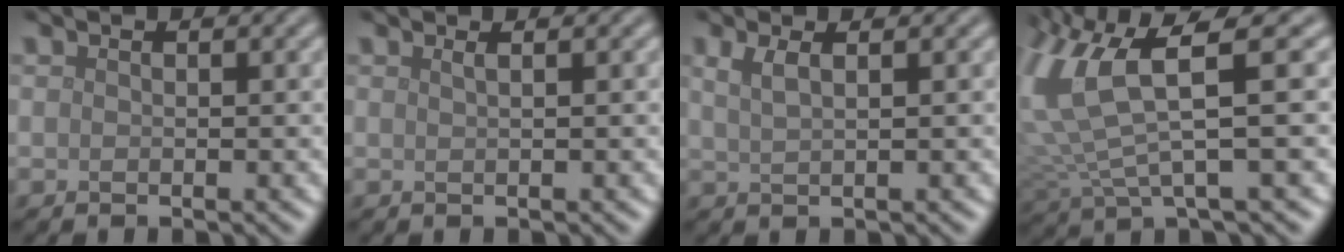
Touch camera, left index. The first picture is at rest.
{"total": 1.3, "force": [0.6, 0.7, 1.0], "torque": [-0.005, 0.000, -0.001]}
{"total": 2.1, "force": [0.9, 0.8, 1.8], "torque": [-0.026, 0.004, 0.015]}
{"total": 8.4, "force": [2.7, 2.5, 7.6], "torque": [-0.180, 0.000, 0.050]}